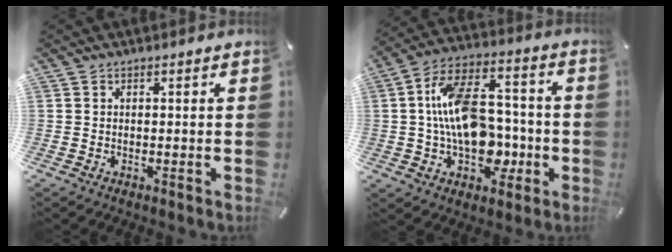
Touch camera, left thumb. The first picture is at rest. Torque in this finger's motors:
{"motor_torque": [2.50, 2.51, 1.23, 0.89, 0.22]}